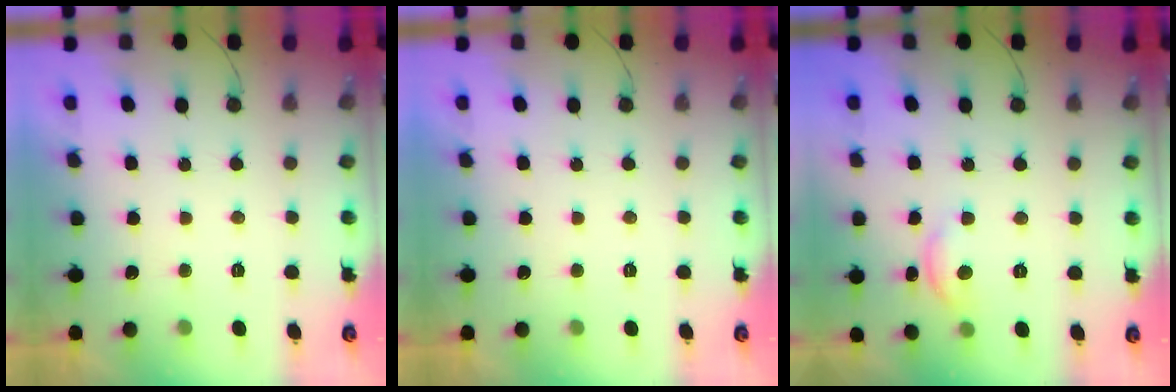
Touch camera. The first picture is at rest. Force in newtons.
{"total": 0.0}
{"total": 5.7, "press": 5.6, "slide": 0.5}